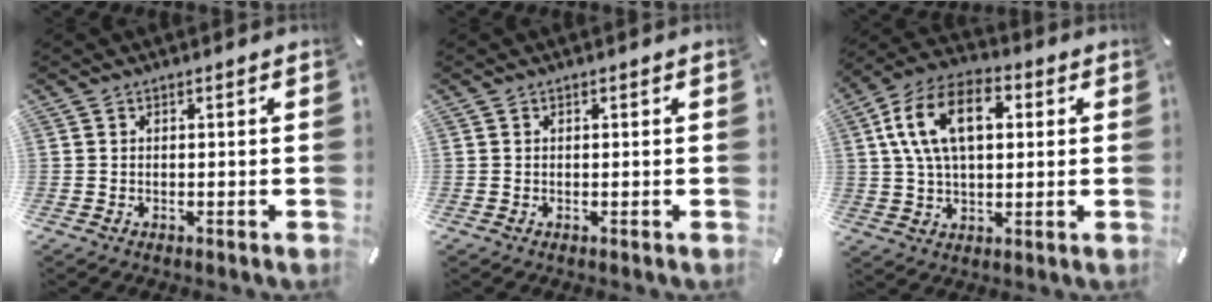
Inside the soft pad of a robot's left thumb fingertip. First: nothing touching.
{"total": 0.0}
{"total": 15.2, "force": [3.8, 9.2, 11.4], "torque": [-0.239, 0.011, 0.063]}